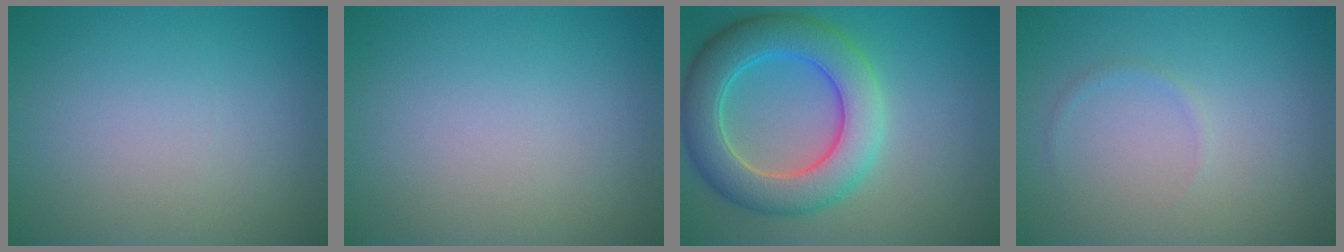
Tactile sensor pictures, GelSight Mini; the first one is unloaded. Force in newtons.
{"total": 0.0}
{"total": 7.7, "press": 7.7, "slide": 0.2}
{"total": 0.7, "press": 0.7, "slide": 0.1}